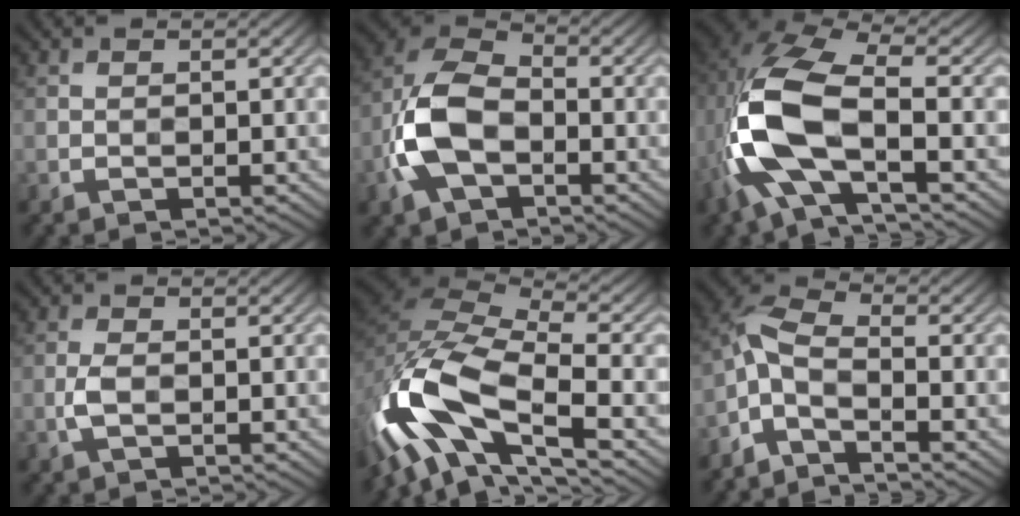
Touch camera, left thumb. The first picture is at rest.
{"total": 10.5, "force": [-3.0, 6.2, 7.9], "torque": [-0.190, 0.003, -0.070]}
{"total": 13.3, "force": [-3.6, 6.1, 11.2], "torque": [-0.271, -0.011, -0.081]}
{"total": 2.4, "force": [-0.5, 1.2, 2.0], "torque": [-0.048, 0.001, -0.014]}
{"total": 15.8, "force": [-6.6, 6.9, 12.6], "torque": [-0.283, -0.016, -0.133]}
{"total": 5.1, "force": [-3.2, 1.8, 3.6], "torque": [-0.084, 0.004, -0.081]}